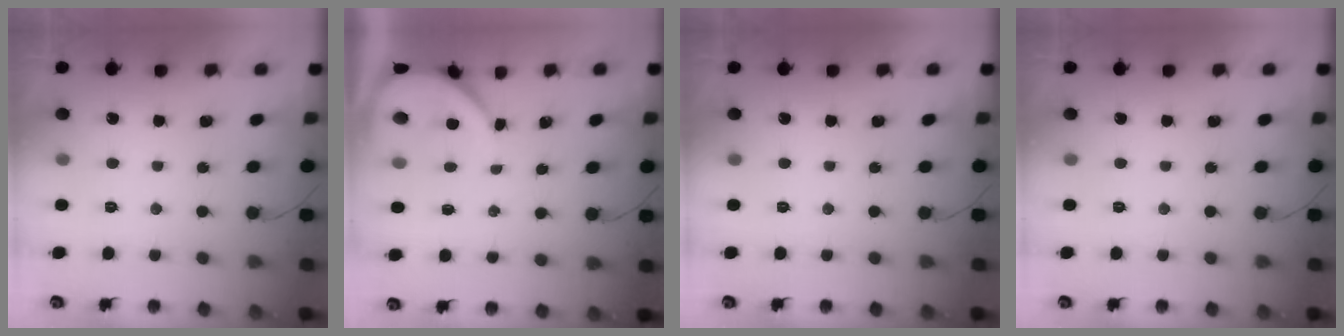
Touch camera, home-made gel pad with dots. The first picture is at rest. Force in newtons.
{"total": 3.5, "press": 3.5, "slide": 0.4}
{"total": 0.0}
{"total": 0.0}